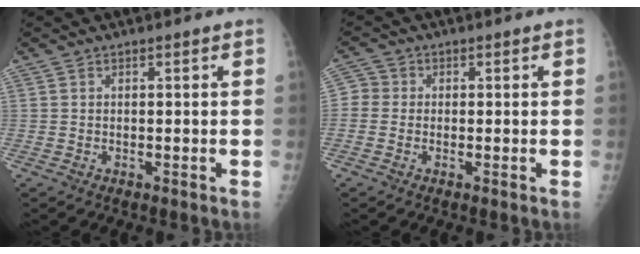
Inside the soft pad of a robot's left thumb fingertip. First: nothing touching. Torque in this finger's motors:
{"motor_torque": [1.08, 1.04, -0.15, -0.06, 0.02]}